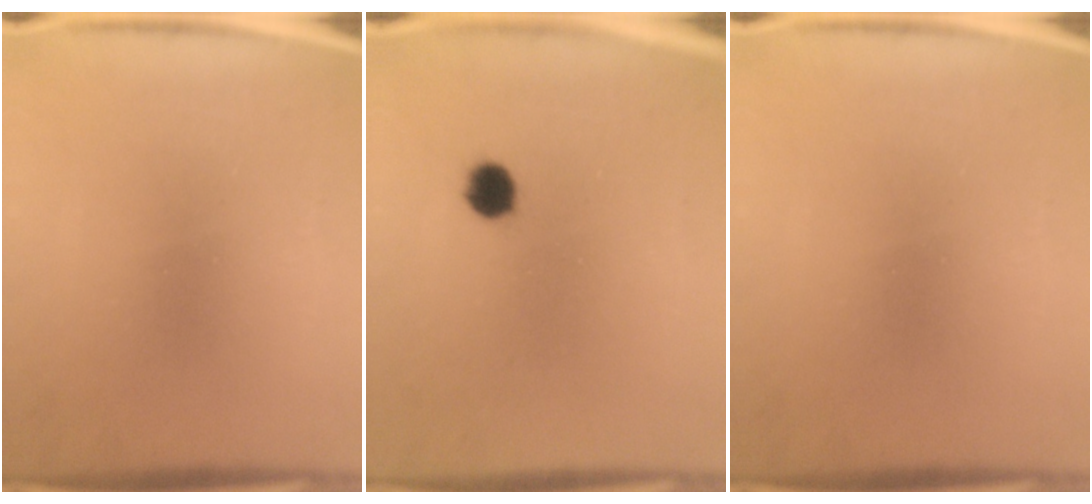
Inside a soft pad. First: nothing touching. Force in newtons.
{"total": 3.3}
{"total": 0.0}